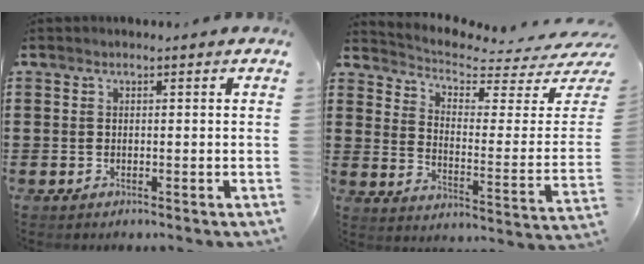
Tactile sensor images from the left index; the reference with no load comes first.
{"total": 4.0, "force": [3.7, 0.8, 1.5], "torque": [-0.055, -0.042, 0.057]}